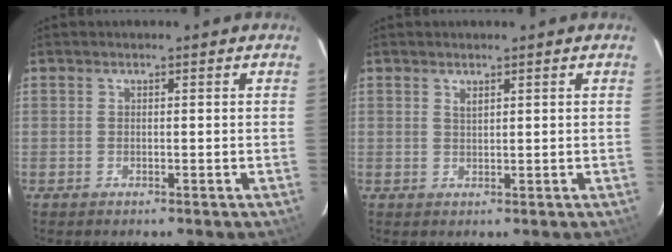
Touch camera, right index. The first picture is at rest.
{"total": 1.1, "force": [0.8, 0.4, 0.7], "torque": [-0.013, 0.001, 0.014]}